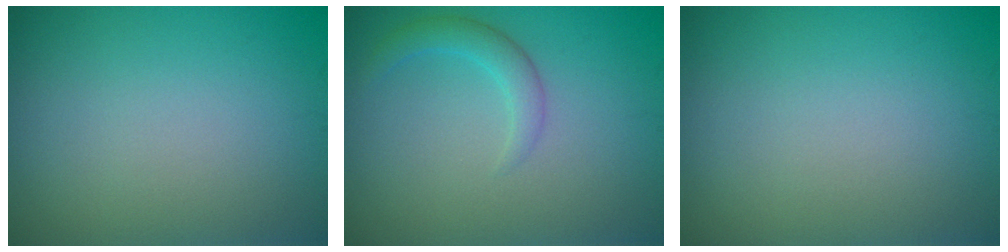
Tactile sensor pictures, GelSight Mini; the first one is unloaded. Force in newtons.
{"total": 2.0, "press": 2.0, "slide": 0.2}
{"total": 0.0}